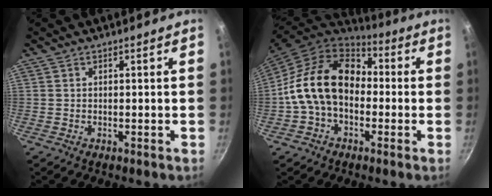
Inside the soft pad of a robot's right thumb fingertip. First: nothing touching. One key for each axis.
{"total": 16.9, "fx": -0.4, "fy": 12.3, "fz": 11.6, "tx": -0.175, "ty": 0.043, "tz": -0.022}